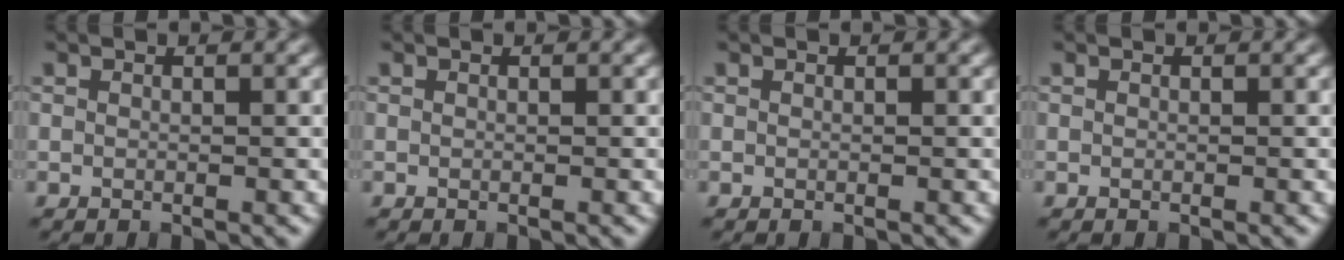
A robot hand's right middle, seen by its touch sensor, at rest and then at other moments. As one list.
[{"total": 0.0}, {"total": 0.0}, {"total": 0.0}]